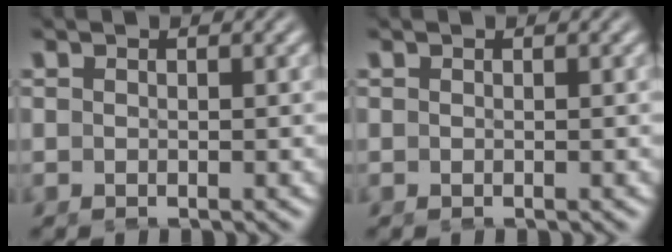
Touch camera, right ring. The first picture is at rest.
{"total": 0.0}